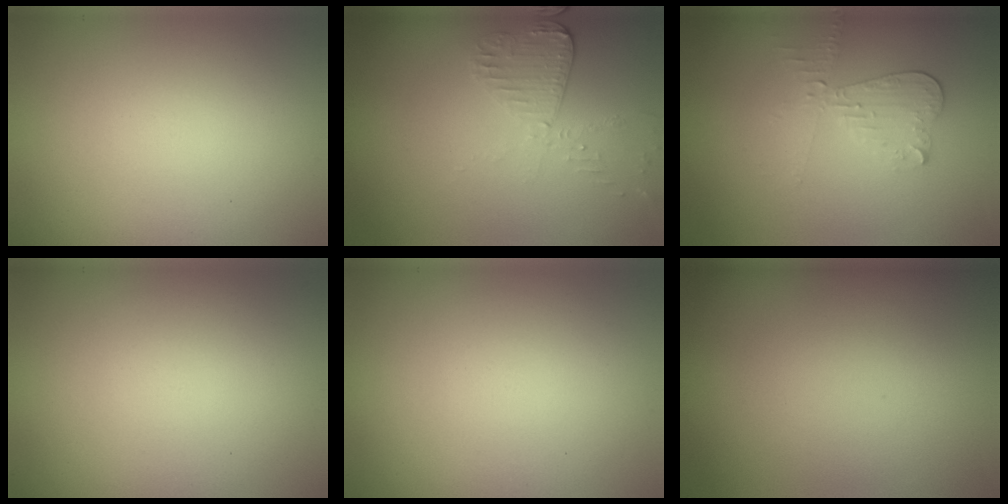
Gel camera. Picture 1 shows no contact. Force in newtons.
{"total": 2.5, "press": 2.3, "slide": 1.0}
{"total": 2.3, "press": 2.1, "slide": 0.8}
{"total": 0.0}
{"total": 0.0}
{"total": 0.0}